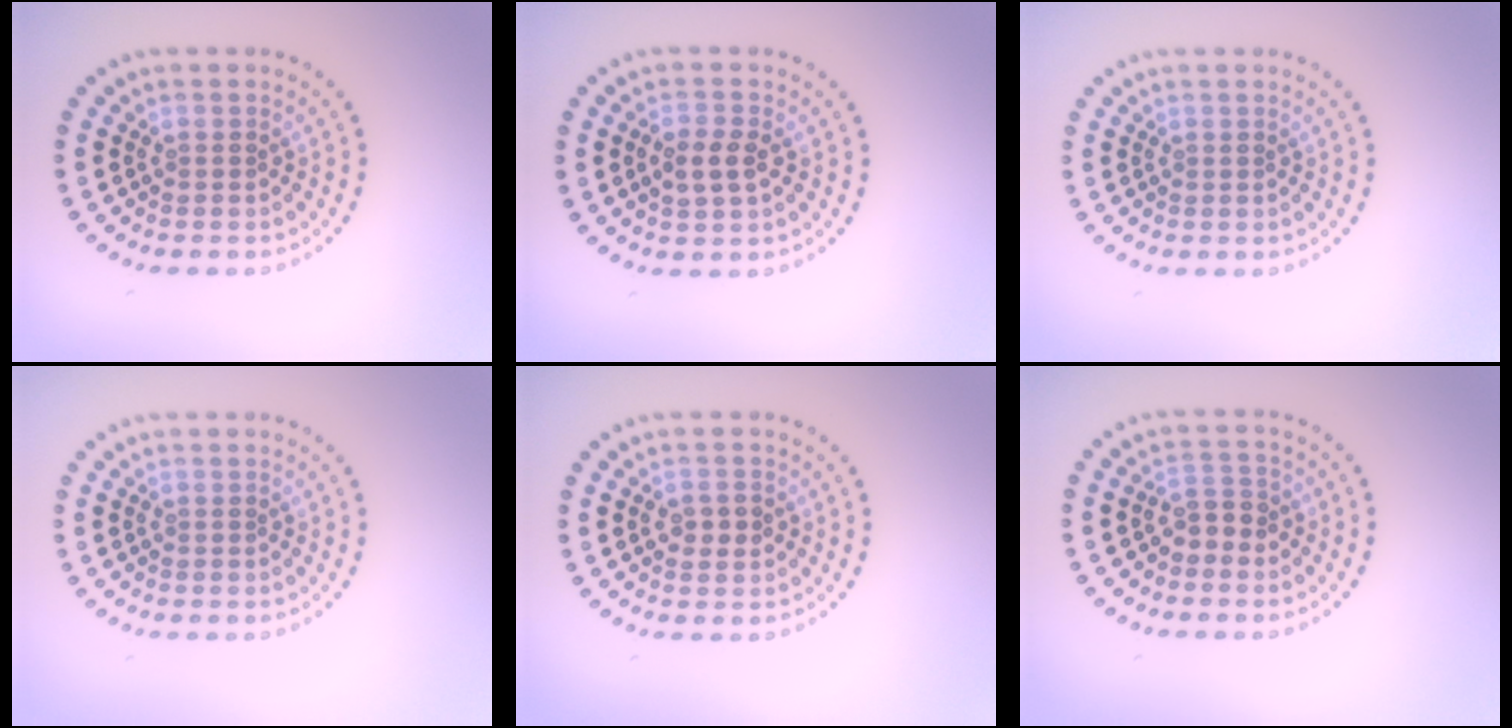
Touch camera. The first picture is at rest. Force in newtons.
{"total": 2.4, "press": 2.4, "slide": 0.3}
{"total": 0.0}
{"total": 0.0}
{"total": 2.0, "press": 2.0, "slide": 0.0}
{"total": 2.0, "press": 1.8, "slide": 0.7}